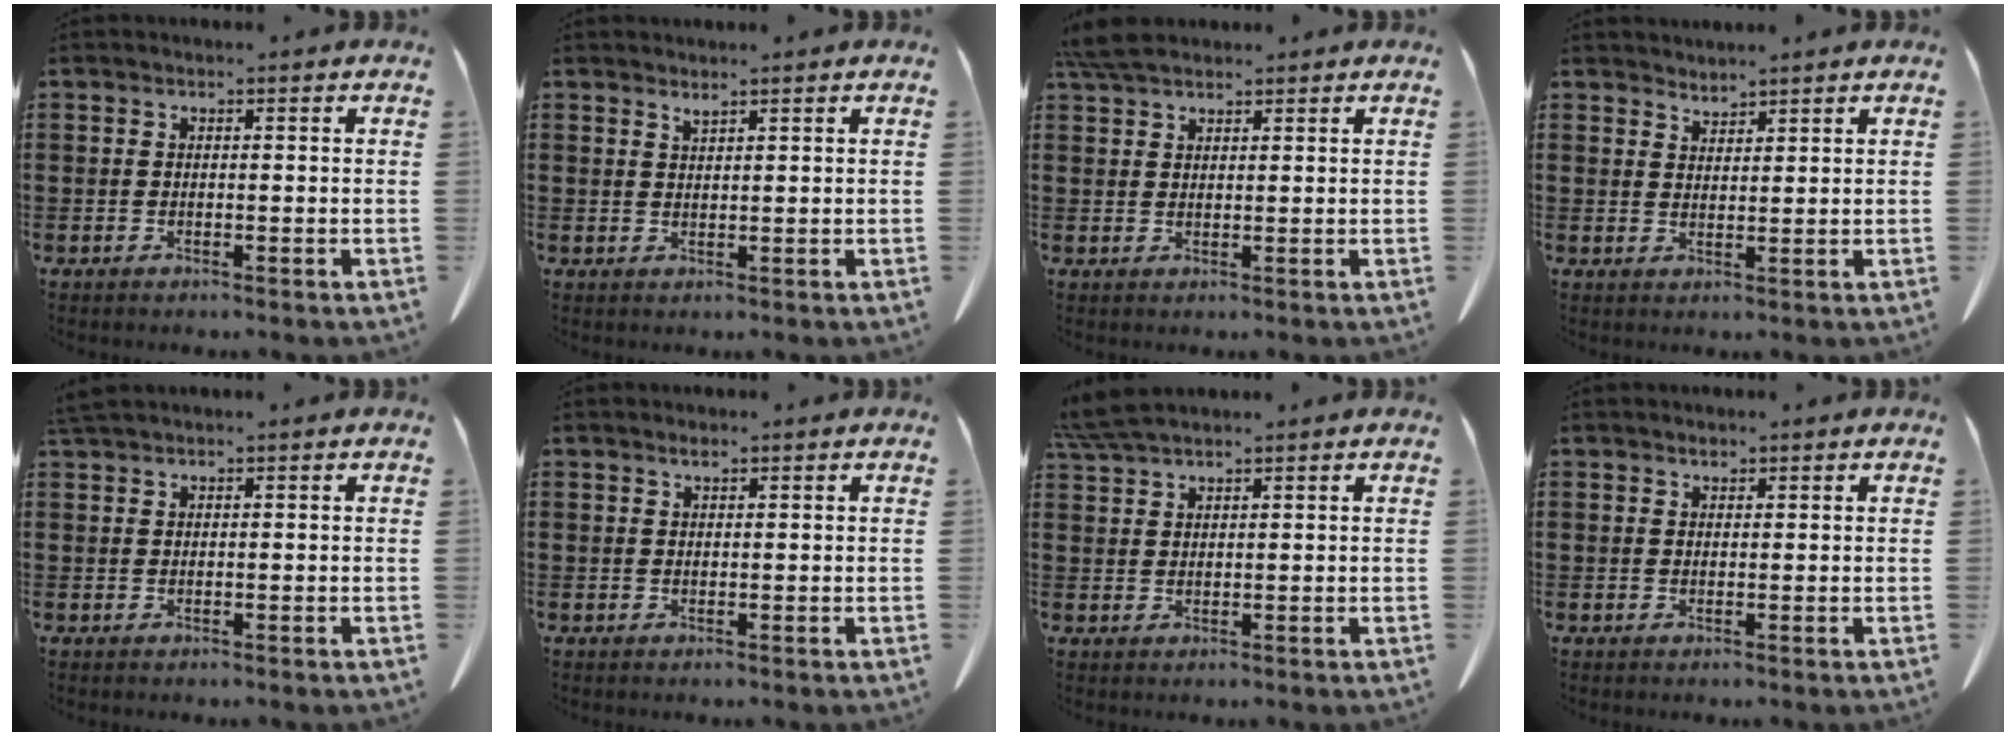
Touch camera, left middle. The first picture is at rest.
{"total": 1.3, "force": [1.2, -0.1, 0.4], "torque": [-0.010, -0.004, 0.025]}
{"total": 4.4, "force": [3.6, 1.2, 2.2], "torque": [-0.053, 0.000, 0.069]}
{"total": 2.2, "force": [2.1, -0.1, -0.3], "torque": [0.001, -0.007, 0.042]}
{"total": 1.5, "force": [1.3, 0.0, 0.6], "torque": [-0.015, -0.002, 0.027]}
{"total": 1.0, "force": [0.8, 0.2, 0.6], "torque": [-0.014, 0.000, 0.014]}
{"total": 4.3, "force": [3.7, 0.3, 2.1], "torque": [-0.052, -0.003, 0.072]}
{"total": 1.0, "force": [0.9, 0.3, 0.2], "torque": [-0.006, -0.001, 0.019]}